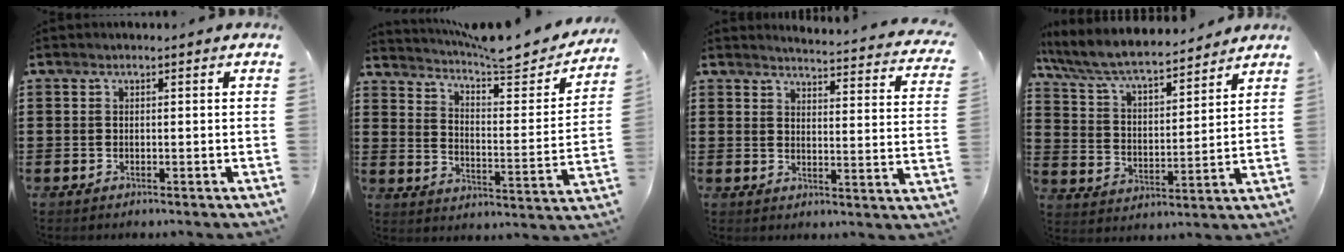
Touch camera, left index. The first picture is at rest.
{"total": 7.1, "force": [6.3, 0.8, 3.2], "torque": [-0.066, -0.047, 0.101]}
{"total": 3.6, "force": [3.6, -0.2, 0.5], "torque": [-0.018, -0.028, 0.059]}
{"total": 7.5, "force": [6.8, 0.9, 3.1], "torque": [-0.088, -0.039, 0.114]}